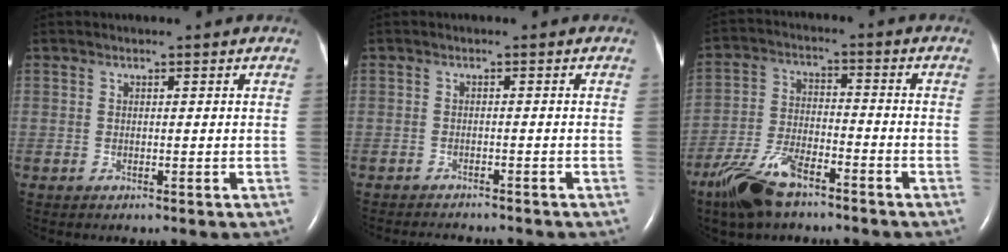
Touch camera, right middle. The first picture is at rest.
{"total": 5.1, "force": [-4.8, 0.7, 1.4], "torque": [-0.018, -0.010, -0.065]}
{"total": 10.3, "force": [-7.4, 3.5, 6.3], "torque": [-0.138, -0.012, -0.141]}